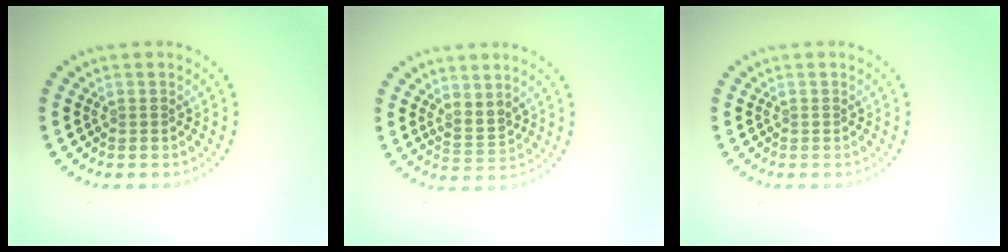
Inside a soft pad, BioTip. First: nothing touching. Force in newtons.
{"total": 2.0, "press": 1.4, "slide": 1.3}
{"total": 0.0}